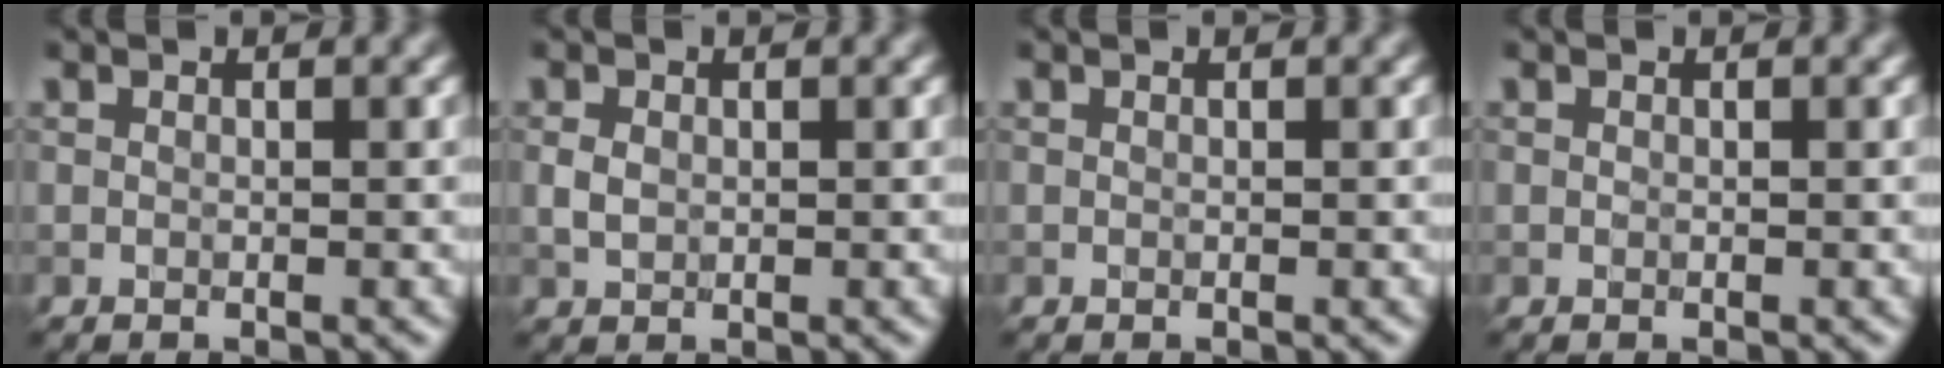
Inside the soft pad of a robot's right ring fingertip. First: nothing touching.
{"total": 1.3, "force": [0.1, 1.0, 0.8], "torque": [-0.019, 0.000, 0.002]}
{"total": 0.0}
{"total": 0.0}